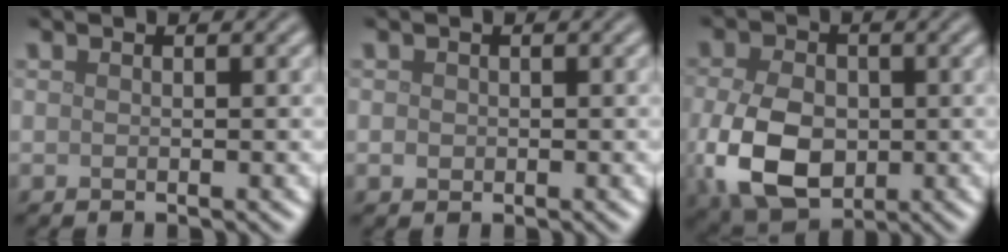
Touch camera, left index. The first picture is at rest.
{"total": 0.8, "force": [0.0, 0.7, 0.3], "torque": [-0.002, -0.003, -0.002]}
{"total": 8.4, "force": [-1.5, 5.7, 5.9], "torque": [-0.138, -0.016, -0.027]}